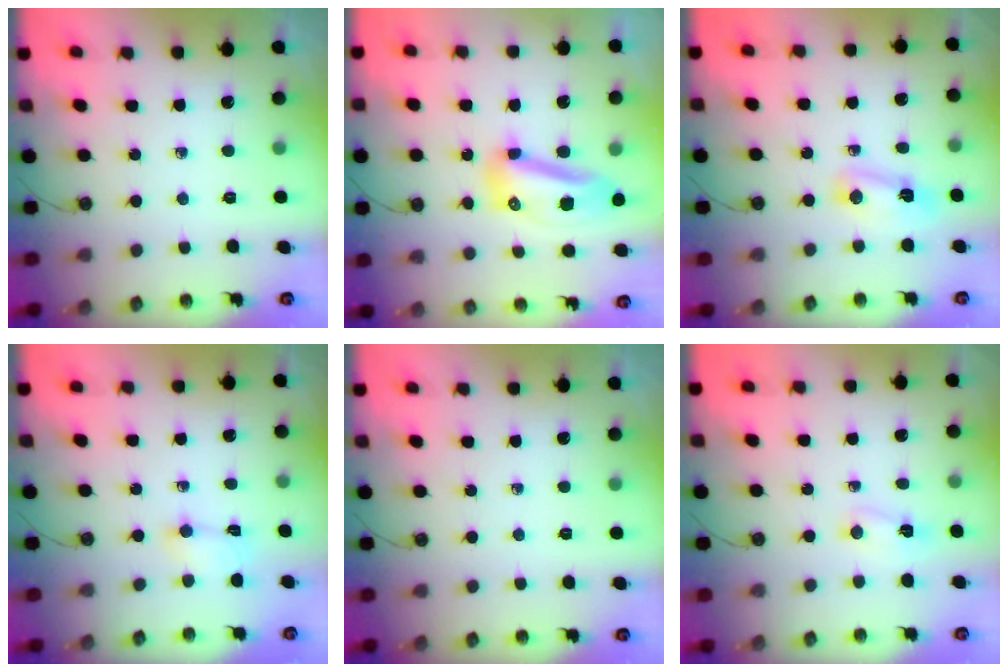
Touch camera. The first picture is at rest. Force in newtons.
{"total": 12.0, "press": 11.9, "slide": 1.5}
{"total": 4.4, "press": 4.4, "slide": 0.3}
{"total": 3.5, "press": 3.4, "slide": 0.8}
{"total": 0.0}
{"total": 2.1, "press": 2.1, "slide": 0.4}